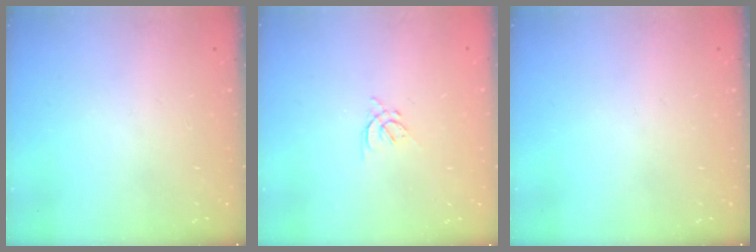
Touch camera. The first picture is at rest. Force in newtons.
{"total": 2.2, "press": 2.2, "slide": 0.4}
{"total": 0.0}